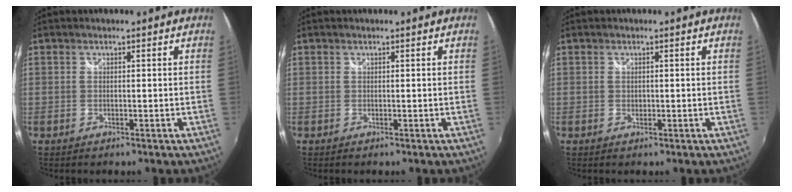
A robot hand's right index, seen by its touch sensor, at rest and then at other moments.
{"total": 0.0}
{"total": 0.5, "force": [0.1, 0.5, 0.2], "torque": [-0.001, 0.000, 0.001]}